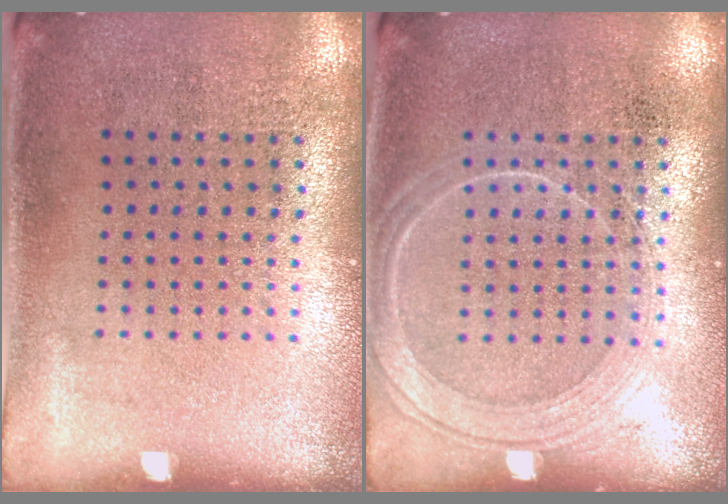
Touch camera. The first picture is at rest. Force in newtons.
{"total": 2.2, "press": 2.1, "slide": 0.4}